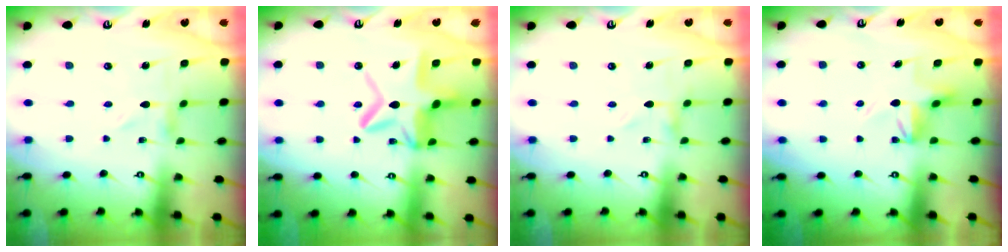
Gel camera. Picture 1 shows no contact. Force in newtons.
{"total": 13.6, "press": 13.5, "slide": 1.3}
{"total": 0.0}
{"total": 5.8, "press": 5.7, "slide": 0.7}